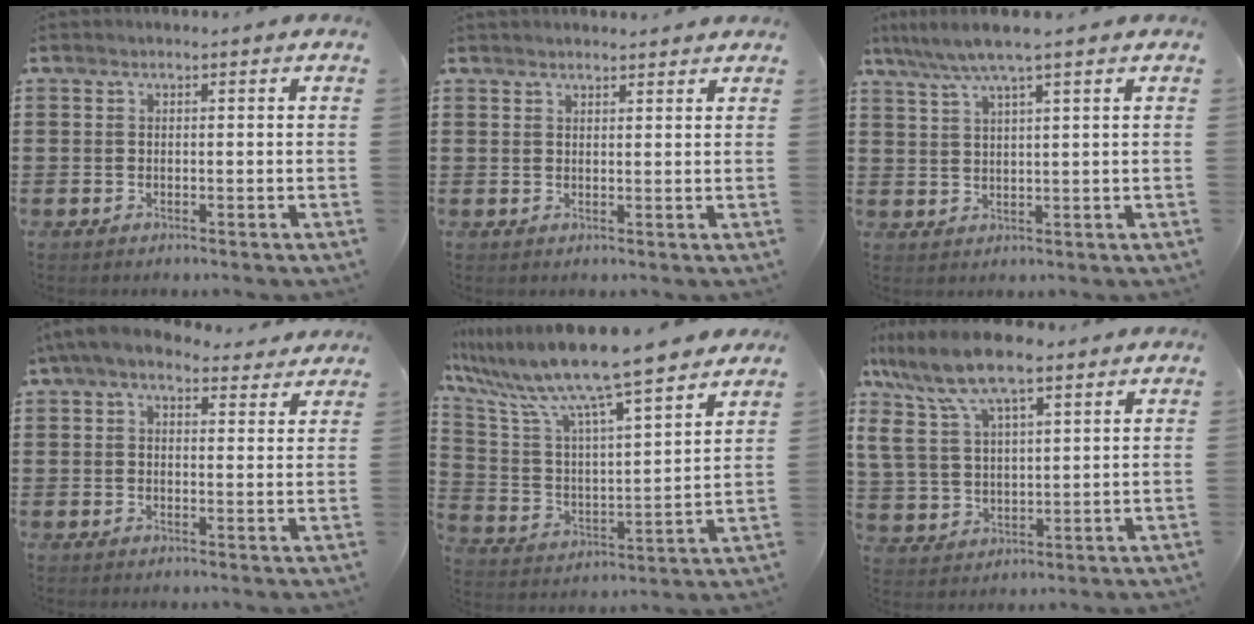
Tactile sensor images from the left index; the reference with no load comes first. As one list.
[{"total": 1.6, "force": [1.5, 0.2, 0.2], "torque": [-0.006, 0.003, 0.030]}, {"total": 4.8, "force": [3.4, -0.4, 3.3], "torque": [-0.073, -0.009, 0.060]}, {"total": 5.2, "force": [4.1, 1.7, 2.7], "torque": [-0.064, -0.007, 0.075]}, {"total": 10.9, "force": [9.4, -0.2, 5.4], "torque": [-0.145, -0.068, 0.156]}, {"total": 11.9, "force": [8.1, 4.3, 7.6], "torque": [-0.182, -0.017, 0.146]}]